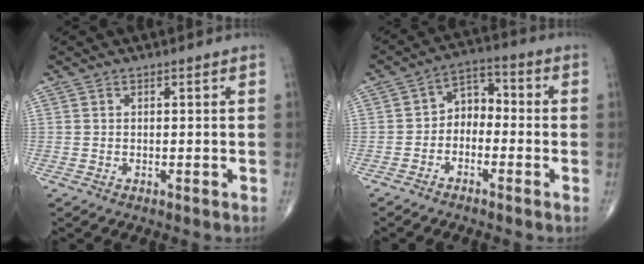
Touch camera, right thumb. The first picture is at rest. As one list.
[{"total": 5.9, "force": [-1.9, 4.3, 3.5], "torque": [-0.035, 0.038, -0.050]}]